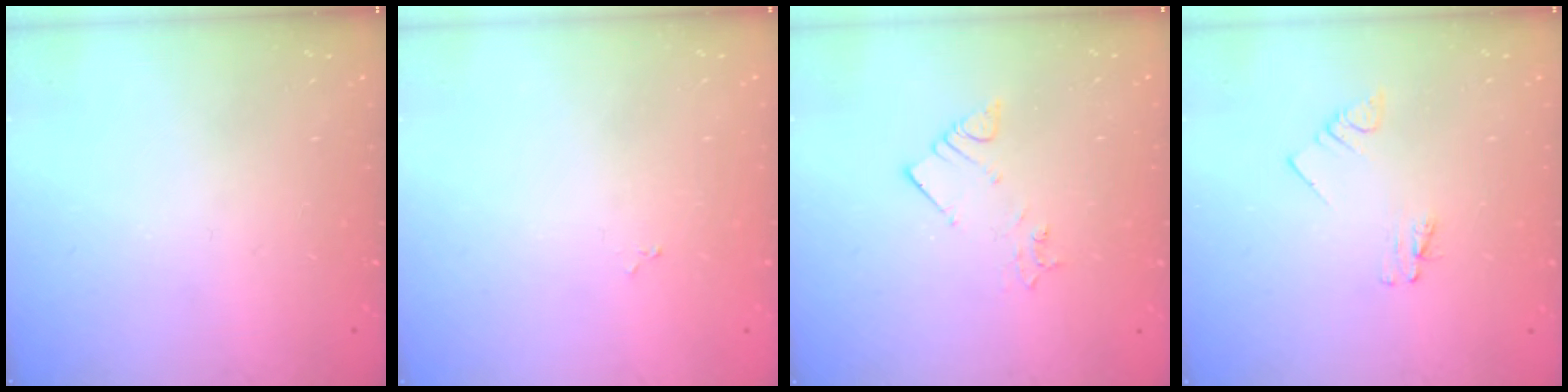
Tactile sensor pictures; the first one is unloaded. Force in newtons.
{"total": 1.9, "press": 1.9, "slide": 0.3}
{"total": 2.8, "press": 2.7, "slide": 0.5}
{"total": 1.6, "press": 1.6, "slide": 0.2}